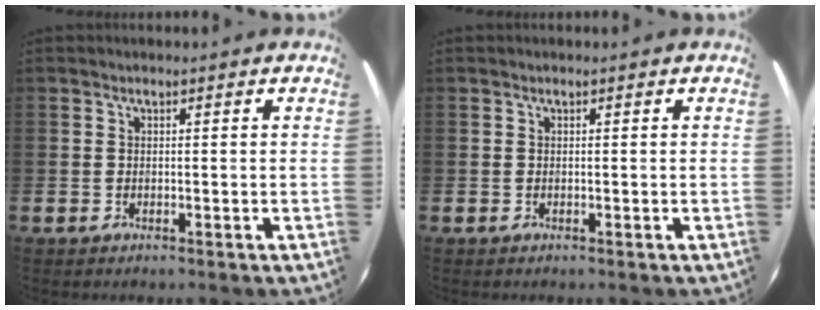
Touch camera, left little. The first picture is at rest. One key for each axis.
{"total": 0.0}